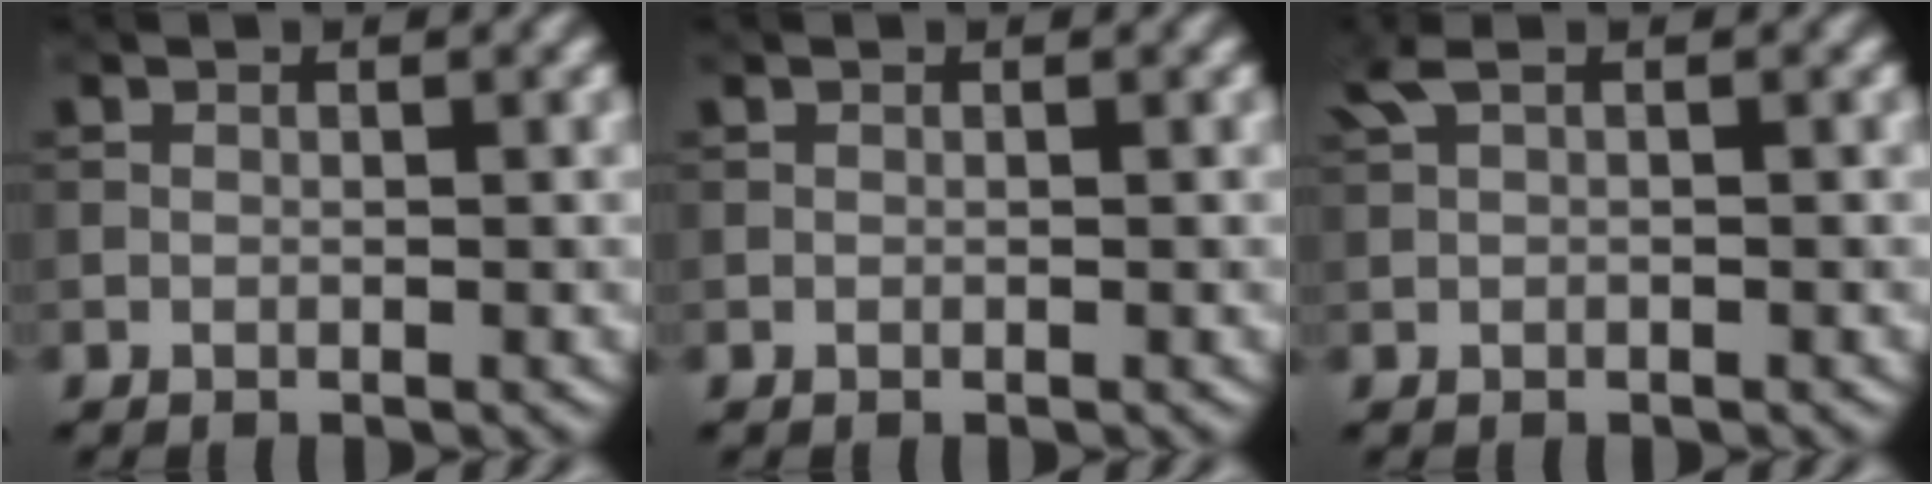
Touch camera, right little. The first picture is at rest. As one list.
[{"total": 0.0}, {"total": 1.7, "force": [0.8, 0.5, 1.4], "torque": [-0.032, 0.010, 0.014]}]